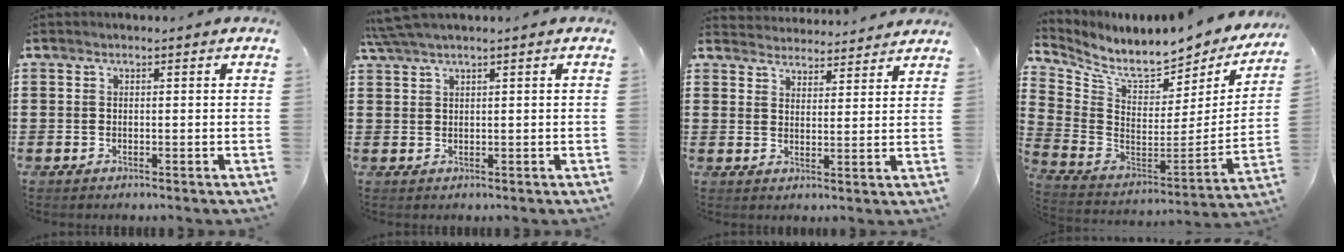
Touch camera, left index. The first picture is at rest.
{"total": 2.3, "force": [1.7, -0.2, 1.5], "torque": [-0.032, 0.000, 0.033]}
{"total": 3.8, "force": [3.8, 0.1, -0.4], "torque": [-0.006, -0.018, 0.068]}
{"total": 6.7, "force": [5.9, 1.4, 2.8], "torque": [-0.088, -0.059, 0.097]}